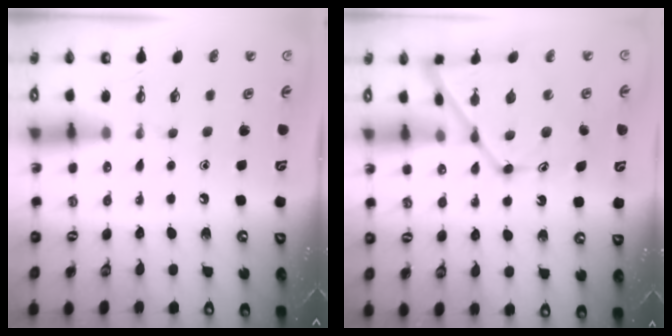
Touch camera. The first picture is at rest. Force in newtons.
{"total": 14.4, "press": 14.3, "slide": 1.1}